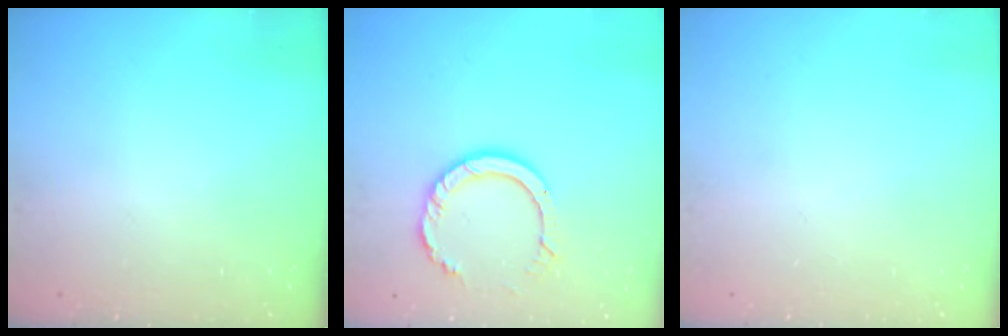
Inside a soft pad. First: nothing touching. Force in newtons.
{"total": 9.7, "press": 9.6, "slide": 0.9}
{"total": 0.0}